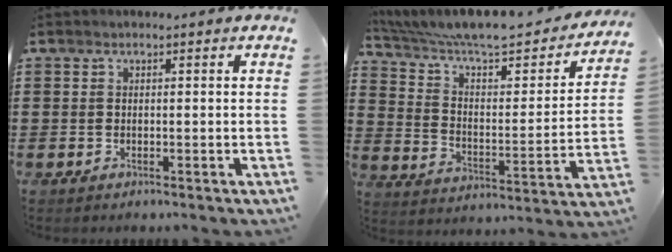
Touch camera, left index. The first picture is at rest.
{"total": 7.5, "force": [6.3, 1.6, 3.8], "torque": [-0.104, -0.049, 0.104]}